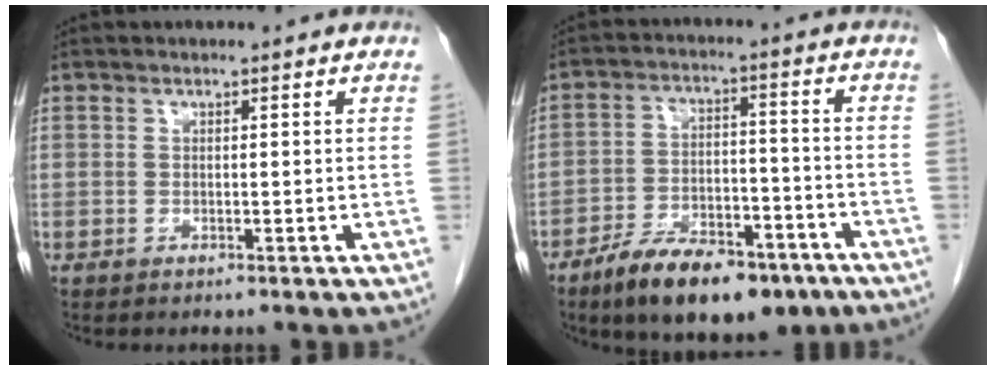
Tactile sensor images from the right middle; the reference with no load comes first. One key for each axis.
{"total": 13.6, "fx": -9.4, "fy": 5.4, "fz": 8.2, "tx": -0.126, "ty": 0.001, "tz": -0.153}